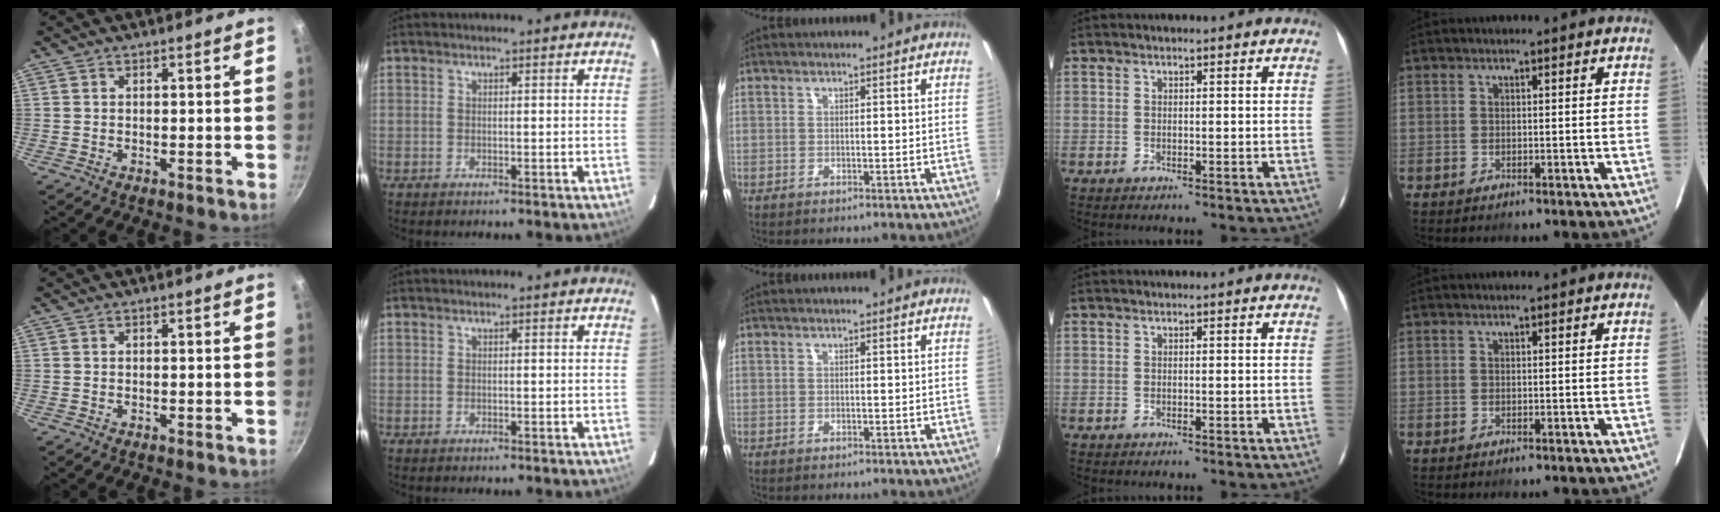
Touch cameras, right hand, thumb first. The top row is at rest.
{}